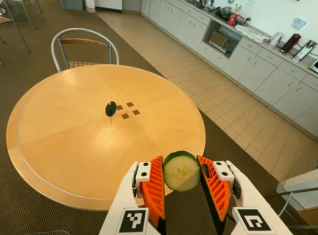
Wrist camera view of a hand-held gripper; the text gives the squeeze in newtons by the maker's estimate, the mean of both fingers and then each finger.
{"total": 8.4, "left": 8.3, "right": 8.6}